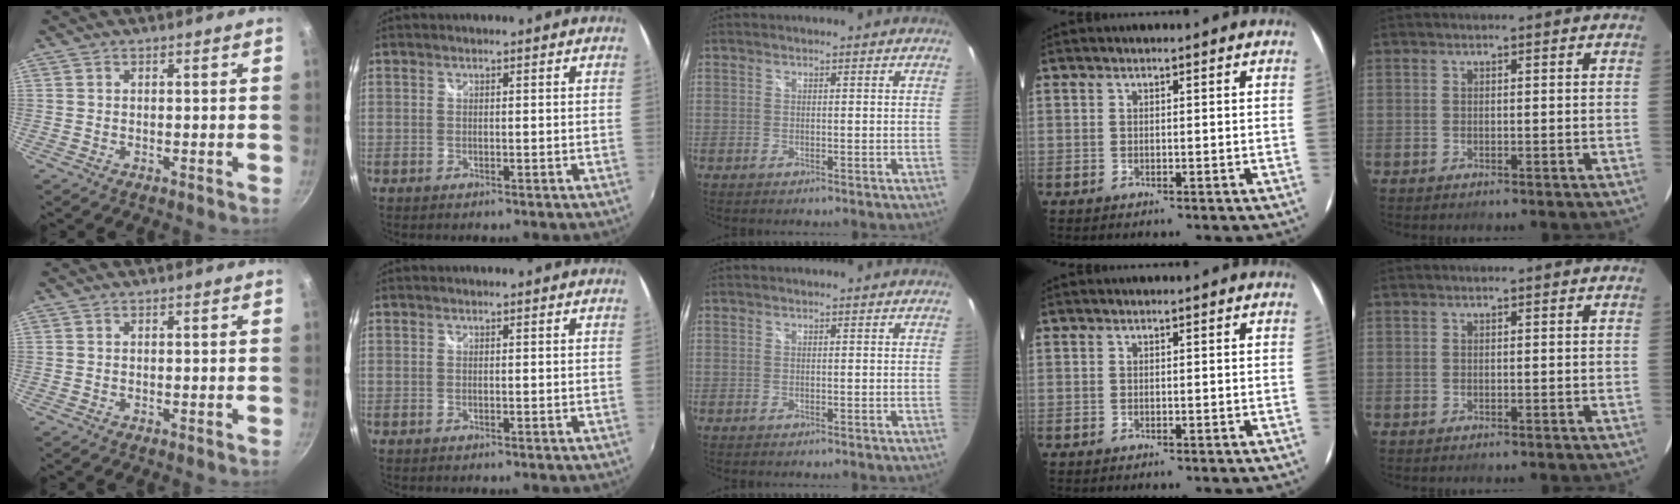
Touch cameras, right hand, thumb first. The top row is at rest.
{}